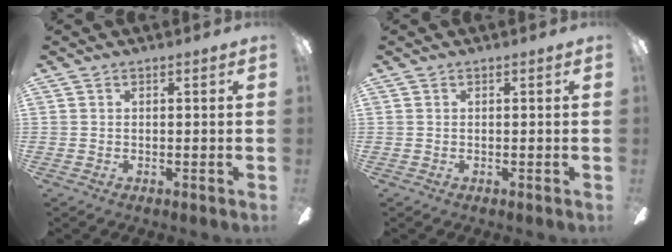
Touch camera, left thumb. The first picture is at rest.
{"total": 0.0}